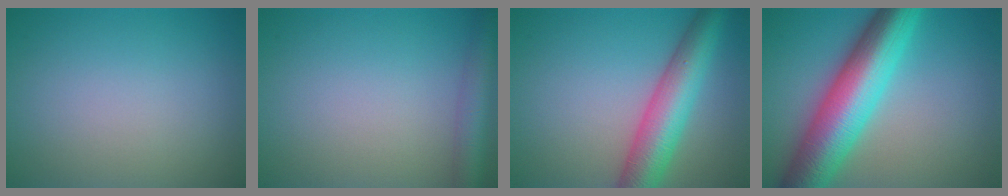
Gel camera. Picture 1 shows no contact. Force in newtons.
{"total": 3.8, "press": 3.8, "slide": 0.2}
{"total": 7.2, "press": 7.2, "slide": 0.2}
{"total": 10.8, "press": 10.8, "slide": 0.2}